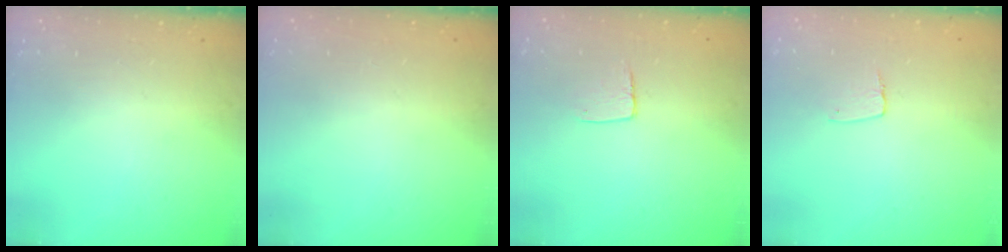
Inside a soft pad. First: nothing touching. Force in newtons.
{"total": 0.0}
{"total": 5.9, "press": 5.9, "slide": 0.4}
{"total": 4.7, "press": 4.7, "slide": 0.4}